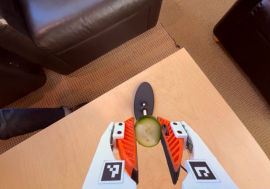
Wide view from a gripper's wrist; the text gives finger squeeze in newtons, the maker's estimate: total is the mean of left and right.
{"total": 9.4, "left": 9.4, "right": 9.4}